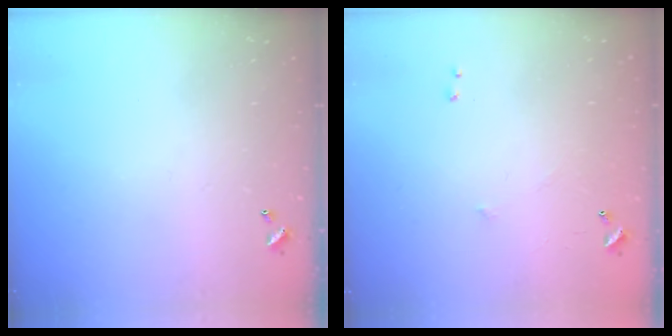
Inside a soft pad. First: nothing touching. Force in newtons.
{"total": 6.0, "press": 5.9, "slide": 0.8}